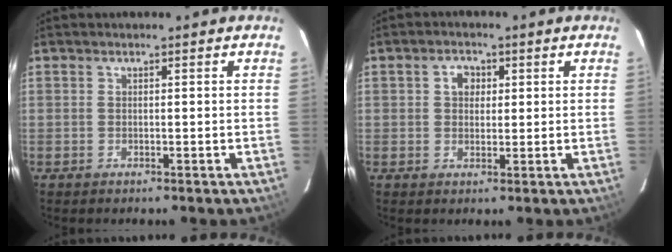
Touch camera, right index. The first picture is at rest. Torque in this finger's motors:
{"motor_torque": [0.32, 0.02, 0.17, 0.04]}